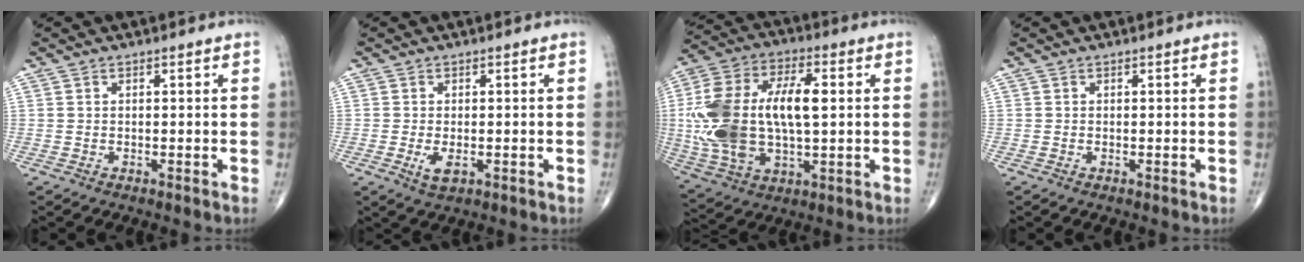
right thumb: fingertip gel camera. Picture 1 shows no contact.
{"total": 2.9, "force": [-0.7, 1.5, 2.4], "torque": [-0.046, -0.005, -0.011]}
{"total": 22.4, "force": [1.3, 11.6, 19.1], "torque": [-0.396, 0.011, 0.028]}
{"total": 0.0}